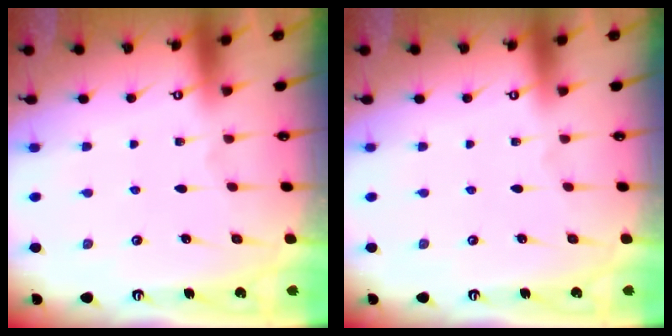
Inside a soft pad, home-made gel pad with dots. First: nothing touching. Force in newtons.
{"total": 0.0}